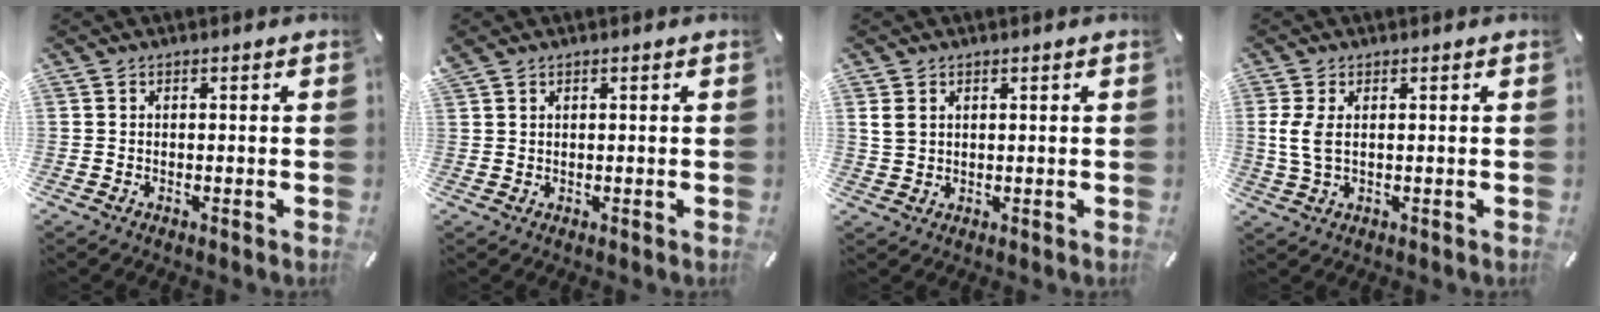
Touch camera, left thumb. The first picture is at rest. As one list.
[{"total": 0.8, "force": [0.7, 0.3, 0.3], "torque": [-0.007, -0.002, 0.014]}, {"total": 2.9, "force": [1.2, 2.2, 1.4], "torque": [-0.029, 0.002, 0.023]}, {"total": 4.7, "force": [0.9, 2.1, 4.2], "torque": [-0.096, -0.001, 0.013]}]